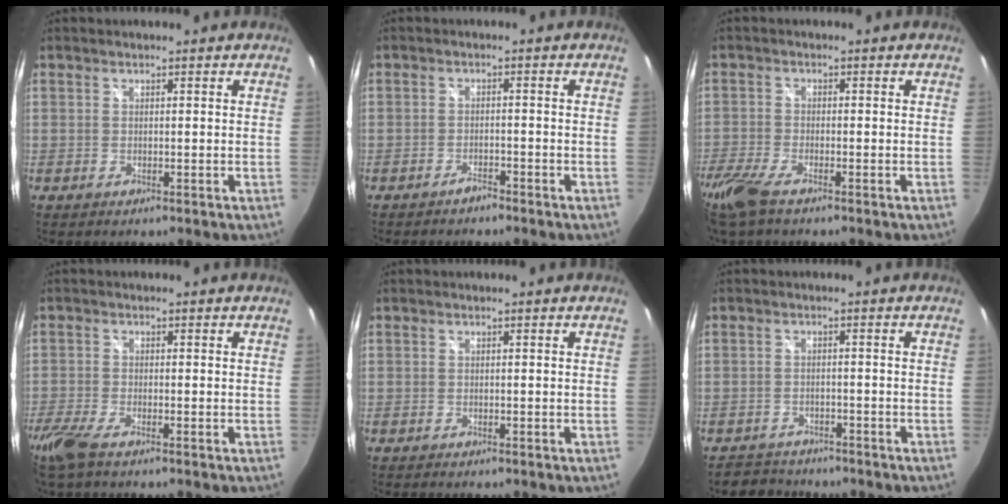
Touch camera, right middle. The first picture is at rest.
{"total": 2.1, "force": [-1.9, 0.5, 0.6], "torque": [-0.019, -0.001, -0.032]}
{"total": 8.7, "force": [-6.2, 2.2, 5.6], "torque": [-0.145, -0.035, -0.123]}
{"total": 6.4, "force": [-4.6, 1.3, 4.2], "torque": [-0.112, -0.024, -0.093]}
{"total": 0.6, "force": [-0.5, 0.1, 0.2], "torque": [-0.004, -0.003, -0.010]}
{"total": 4.6, "force": [-4.2, 1.9, 0.1], "torque": [-0.018, 0.009, -0.069]}